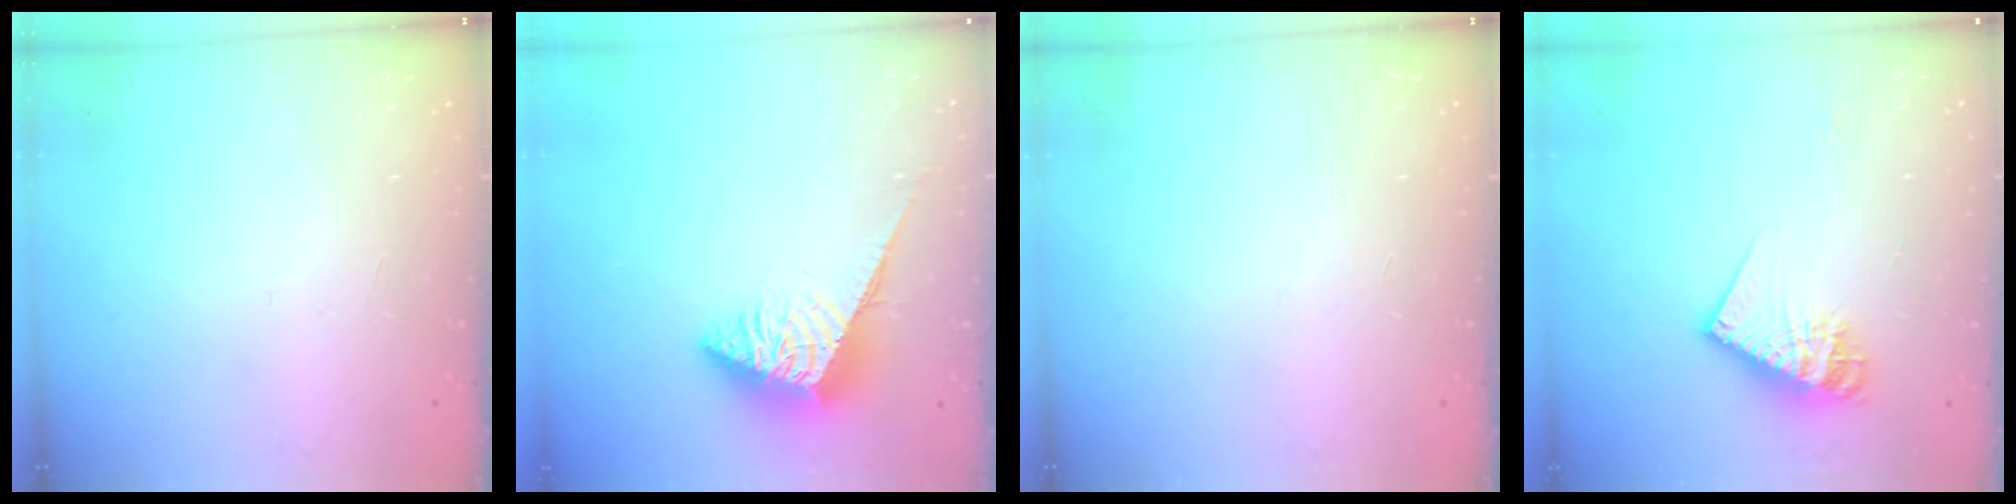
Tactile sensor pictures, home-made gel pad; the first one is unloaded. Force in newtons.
{"total": 6.8, "press": 6.8, "slide": 0.4}
{"total": 0.0}
{"total": 13.2, "press": 13.1, "slide": 1.2}